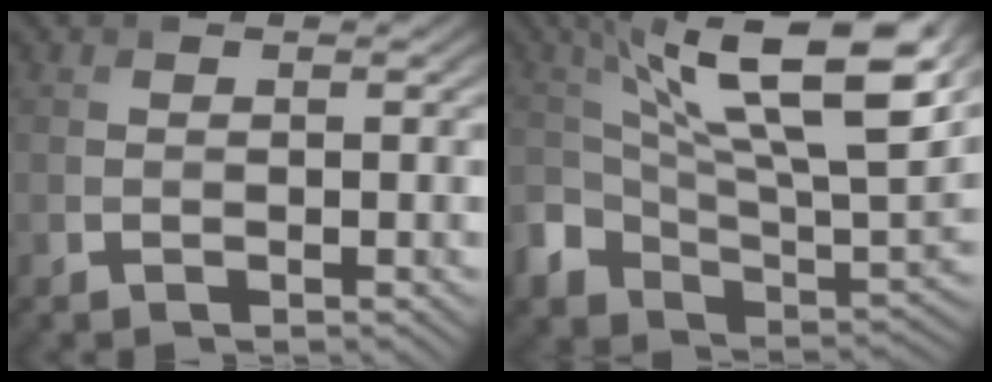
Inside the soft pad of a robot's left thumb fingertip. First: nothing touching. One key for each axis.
{"total": 15.8, "fx": 5.7, "fy": 8.1, "fz": 12.3, "tx": -0.241, "ty": -0.008, "tz": 0.101}